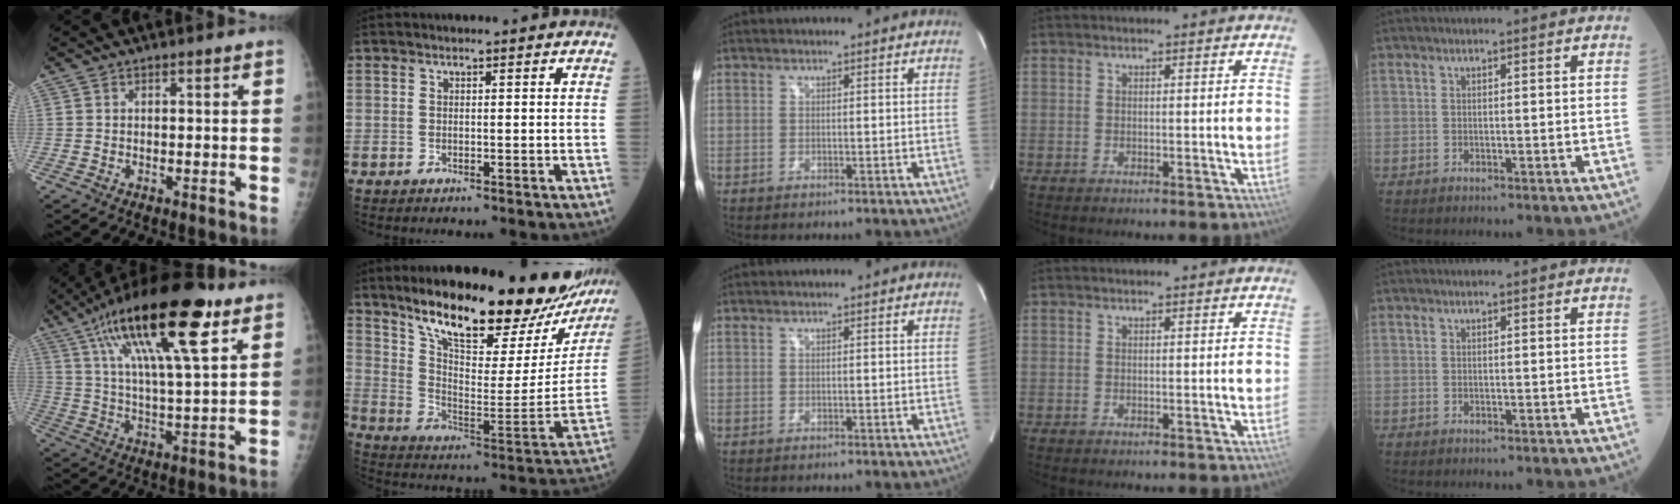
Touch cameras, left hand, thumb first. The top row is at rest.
{"thumb": {"total": 22.9, "force": [11.4, 6.4, 18.8], "torque": [-0.314, -0.017, 0.191]}, "index": {"total": 28.2, "force": [22.7, 6.8, 15.2], "torque": [-0.237, -0.041, 0.317]}}